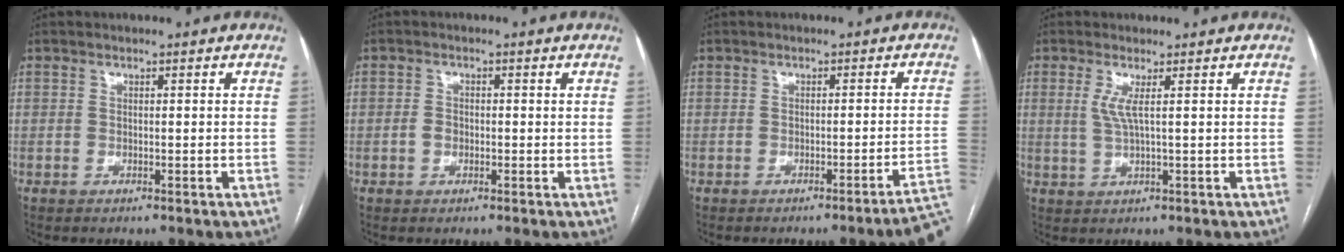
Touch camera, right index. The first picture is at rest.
{"total": 1.7, "force": [-0.4, 1.3, 1.0], "torque": [-0.015, 0.006, -0.005]}
{"total": 5.9, "force": [-4.4, -1.0, 3.7], "torque": [-0.015, 0.006, -0.055]}
{"total": 2.7, "force": [0.8, -0.3, 2.6], "torque": [-0.061, -0.001, 0.021]}